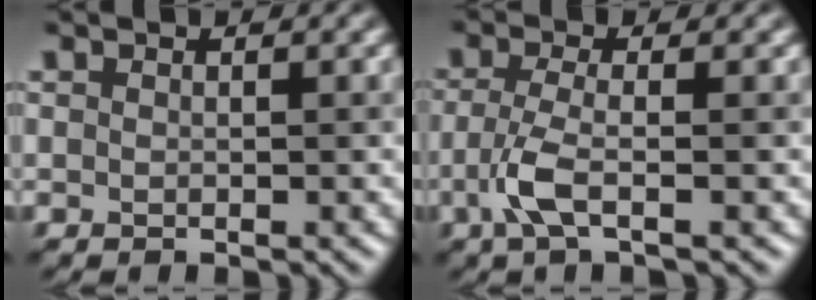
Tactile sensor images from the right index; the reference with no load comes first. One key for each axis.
{"total": 3.3, "fx": -1.1, "fy": 0.8, "fz": 2.9, "tx": -0.072, "ty": -0.001, "tz": -0.028}